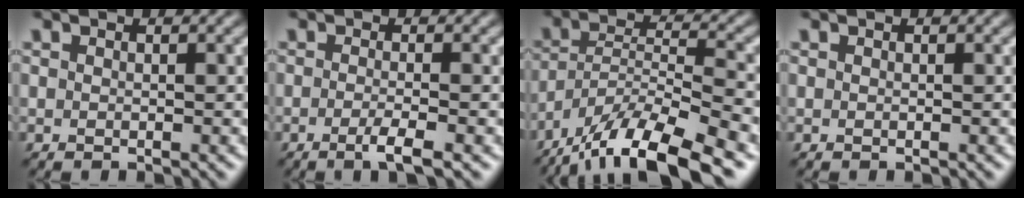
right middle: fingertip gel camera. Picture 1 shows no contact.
{"total": 2.3, "force": [-1.1, 0.3, 2.0], "torque": [-0.032, 0.000, -0.028]}
{"total": 12.1, "force": [-9.5, 2.6, 7.1], "torque": [-0.127, 0.001, -0.170]}
{"total": 0.0}